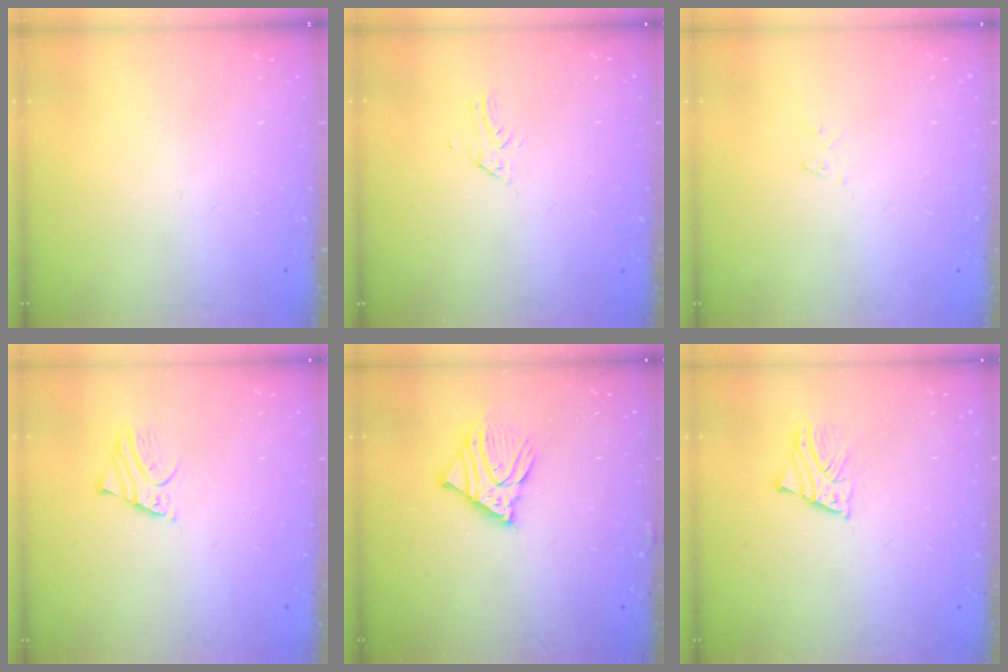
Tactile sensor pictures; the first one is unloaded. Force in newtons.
{"total": 2.1, "press": 2.1, "slide": 0.2}
{"total": 3.7, "press": 3.7, "slide": 0.1}
{"total": 2.0, "press": 2.0, "slide": 0.1}
{"total": 9.5, "press": 9.3, "slide": 1.5}
{"total": 2.3, "press": 2.3, "slide": 0.2}